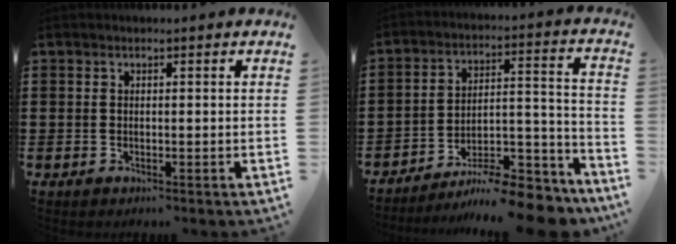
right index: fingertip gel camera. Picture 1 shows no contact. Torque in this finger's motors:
{"motor_torque": [0.51, -0.40, -0.08, -0.13]}